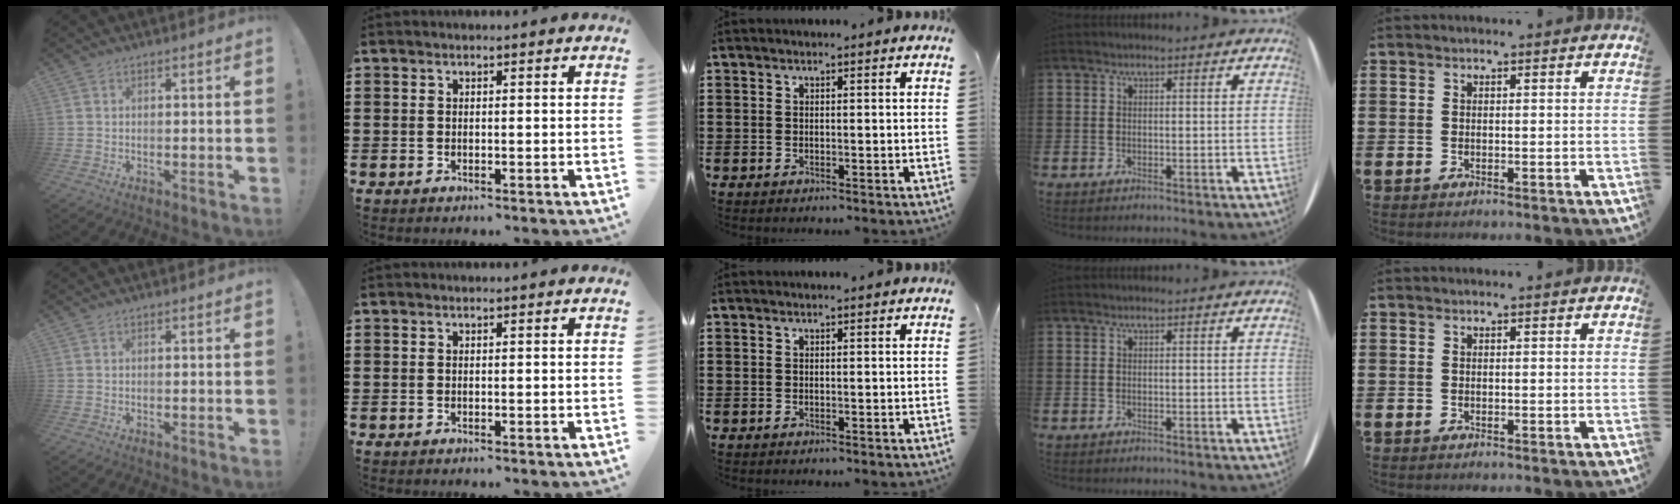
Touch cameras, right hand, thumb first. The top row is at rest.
{}